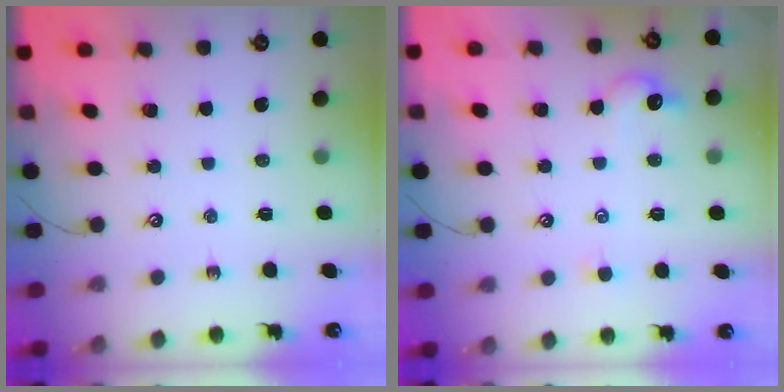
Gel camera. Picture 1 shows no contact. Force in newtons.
{"total": 3.0, "press": 2.9, "slide": 0.6}